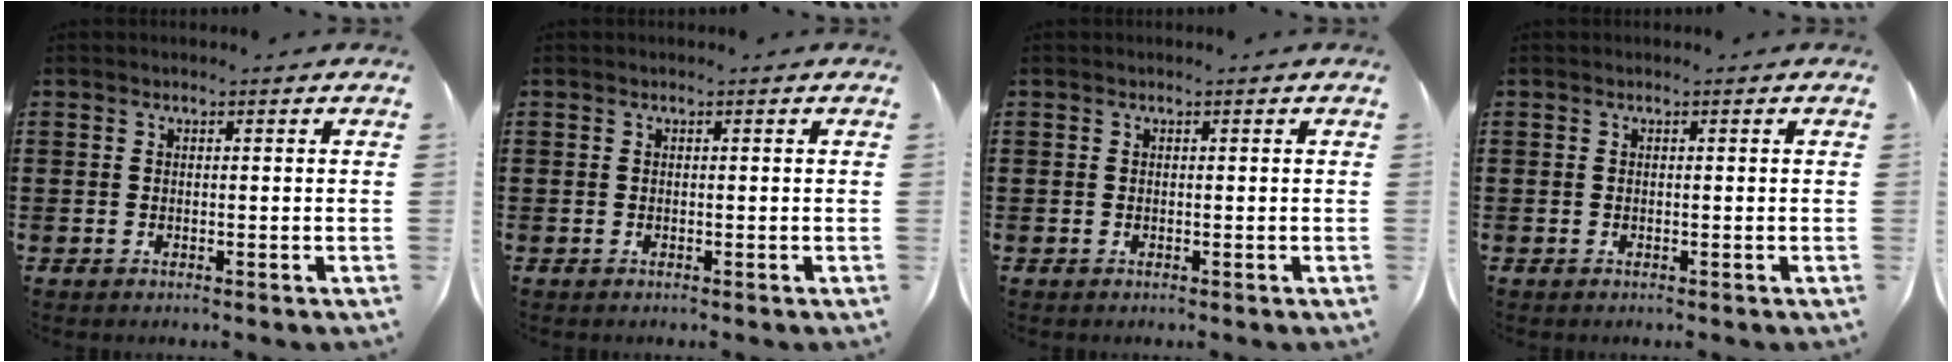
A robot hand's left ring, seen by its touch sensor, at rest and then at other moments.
{"total": 0.0}
{"total": 0.0}
{"total": 0.0}